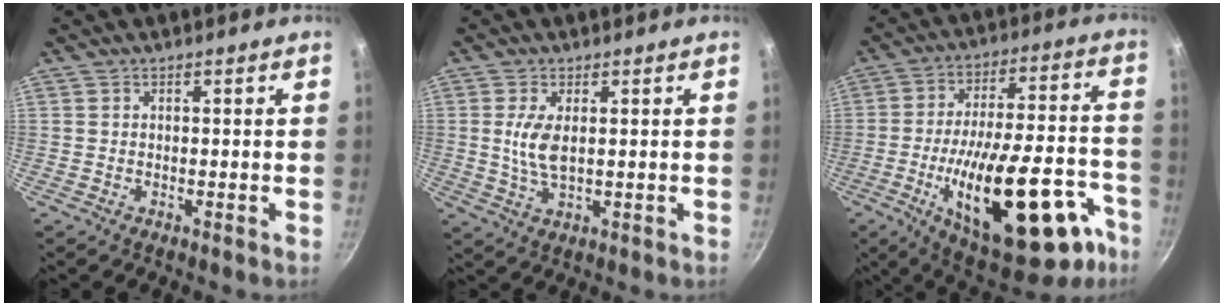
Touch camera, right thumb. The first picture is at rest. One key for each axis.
{"total": 5.3, "fx": 0.8, "fy": 2.2, "fz": 4.8, "tx": -0.098, "ty": -0.006, "tz": 0.018}
{"total": 29.6, "fx": -13.1, "fy": 12.0, "fz": 23.8, "tx": -0.311, "ty": 0.057, "tz": -0.184}